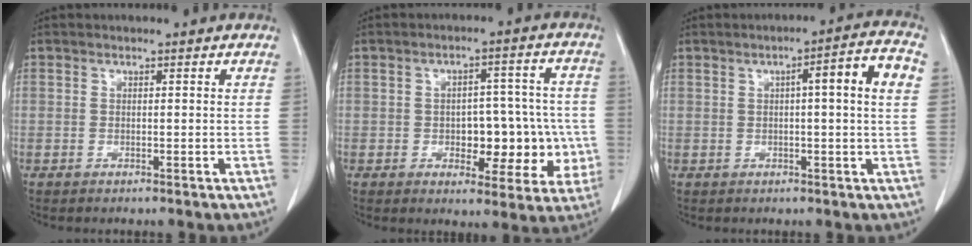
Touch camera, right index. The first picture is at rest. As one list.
[{"total": 12.2, "force": [-2.2, 6.6, 10.0], "torque": [-0.118, 0.036, -0.012]}, {"total": 7.6, "force": [1.4, 0.3, 7.5], "torque": [-0.111, 0.018, 0.016]}]